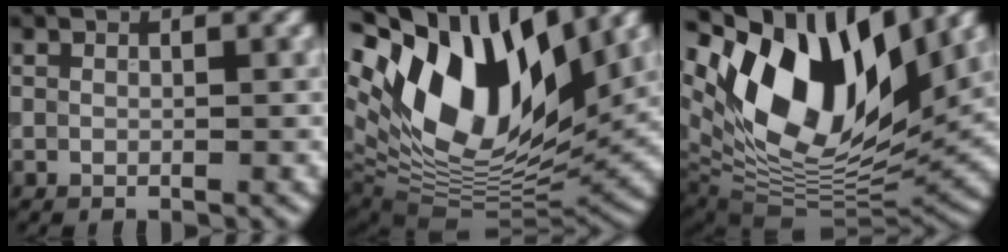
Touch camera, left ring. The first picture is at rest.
{"total": 17.2, "force": [6.8, 9.3, 12.8], "torque": [-0.253, 0.024, 0.118]}
{"total": 16.1, "force": [7.0, 8.3, 11.8], "torque": [-0.221, 0.019, 0.124]}